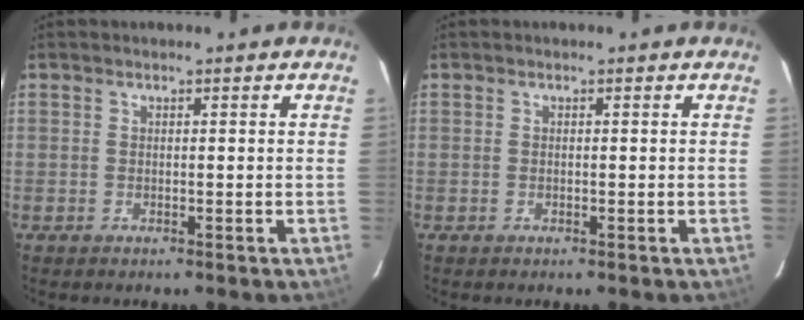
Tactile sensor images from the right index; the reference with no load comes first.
{"total": 0.0}